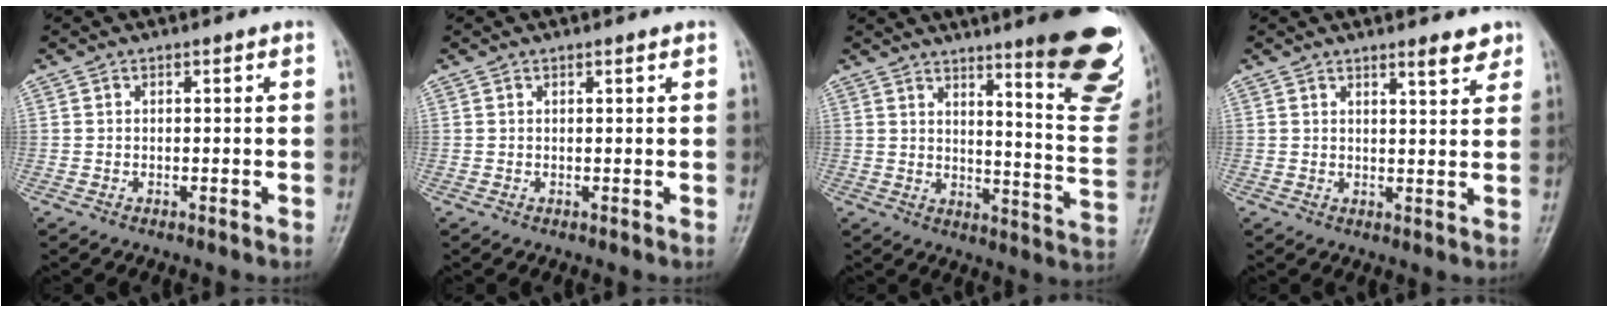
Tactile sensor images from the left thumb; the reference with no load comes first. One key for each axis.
{"total": 0.6, "fx": 0.4, "fy": 0.1, "fz": 0.4, "tx": -0.007, "ty": -0.002, "tz": 0.006}
{"total": 21.2, "fx": 12.7, "fy": 3.9, "fz": 16.6, "tx": -0.176, "ty": -0.082, "tz": 0.165}
{"total": 4.0, "fx": 3.0, "fy": 0.9, "fz": 2.4, "tx": -0.022, "ty": -0.022, "tz": 0.041}